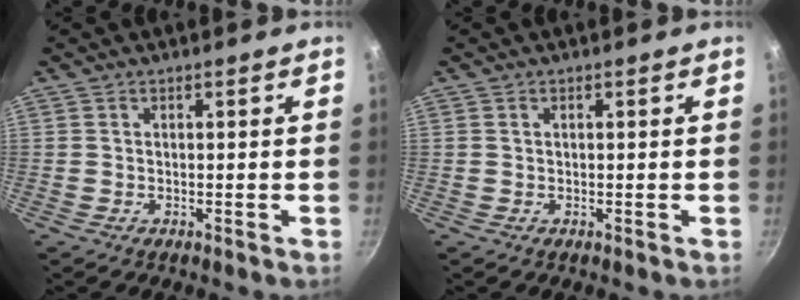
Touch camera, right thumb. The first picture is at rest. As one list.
[{"total": 0.0}]